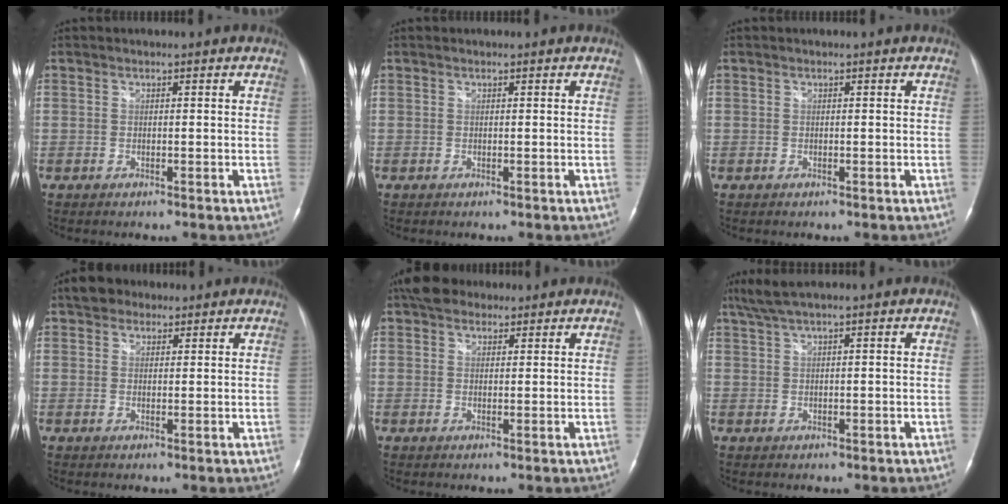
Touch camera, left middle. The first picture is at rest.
{"total": 0.0}
{"total": 0.0}
{"total": 3.8, "force": [2.7, 2.4, 1.0], "torque": [-0.022, 0.020, 0.045]}
{"total": 5.4, "force": [4.2, 2.8, 1.8], "torque": [-0.034, 0.027, 0.076]}
{"total": 3.6, "force": [2.6, -0.2, 2.5], "torque": [-0.062, 0.019, 0.055]}